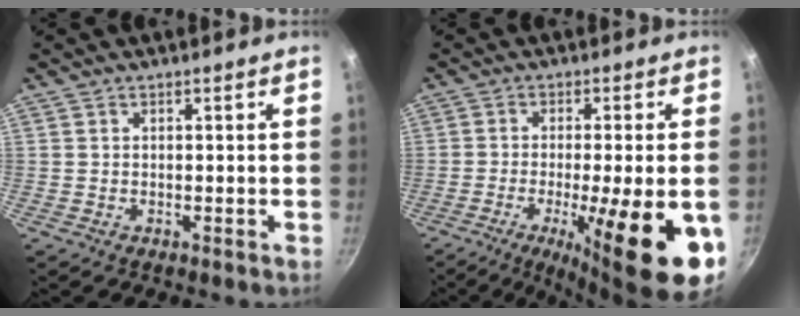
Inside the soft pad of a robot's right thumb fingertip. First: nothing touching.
{"total": 18.3, "force": [-6.0, 4.2, 16.8], "torque": [-0.236, -0.004, -0.083]}